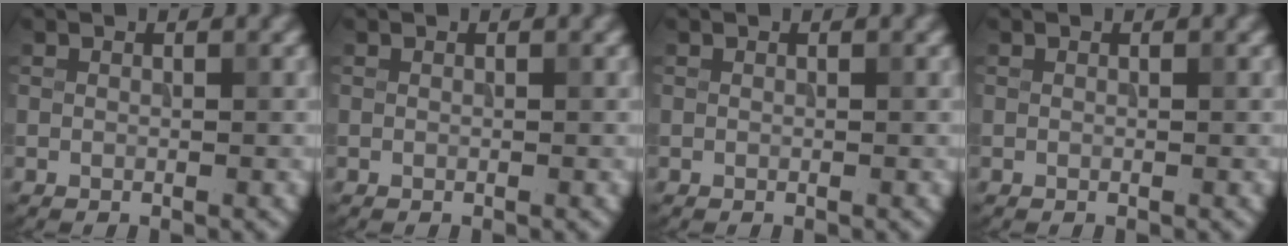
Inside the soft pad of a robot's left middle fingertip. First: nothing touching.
{"total": 0.0}
{"total": 0.0}
{"total": 0.0}